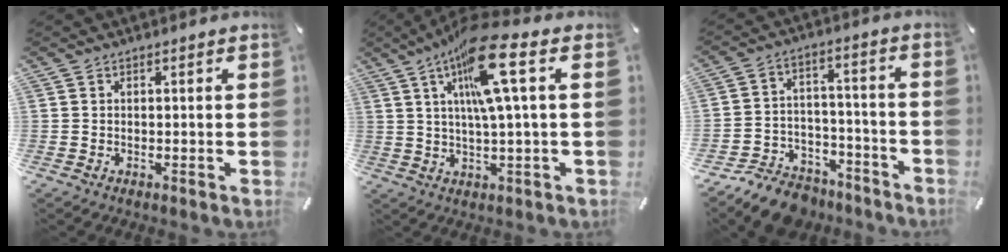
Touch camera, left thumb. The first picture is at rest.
{"total": 14.9, "force": [5.7, 1.5, 13.7], "torque": [-0.244, -0.019, 0.085]}
{"total": 11.6, "force": [-9.7, 5.6, 3.2], "torque": [-0.036, 0.073, -0.175]}